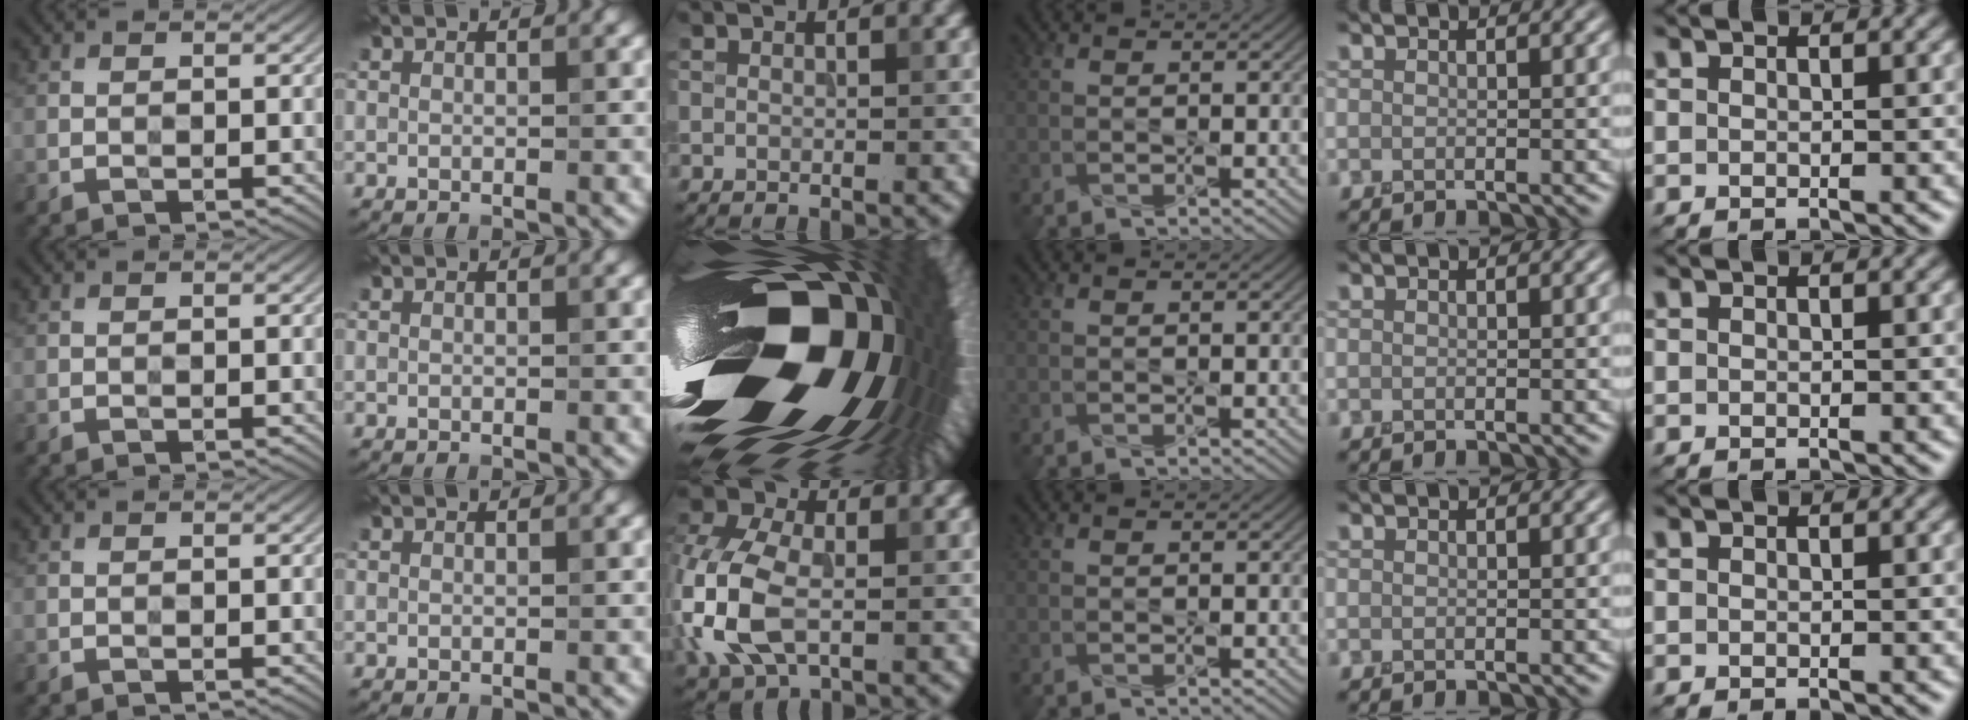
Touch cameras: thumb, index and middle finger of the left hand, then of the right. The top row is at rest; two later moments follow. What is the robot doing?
{"motion": "press", "object": "stapler"}